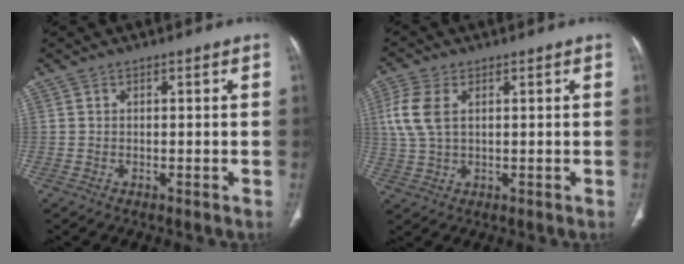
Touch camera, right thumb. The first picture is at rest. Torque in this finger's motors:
{"motor_torque": [-0.15, 1.05, 0.86, -0.14, 0.08]}